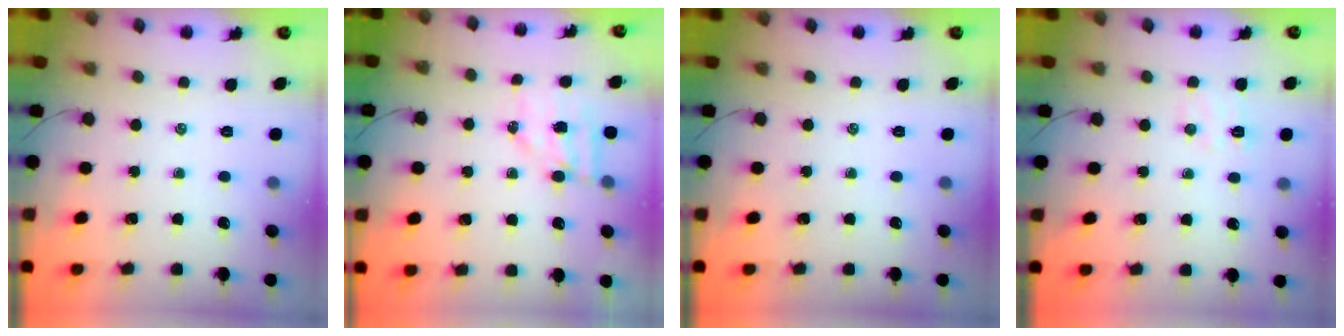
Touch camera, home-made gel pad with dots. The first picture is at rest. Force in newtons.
{"total": 5.2, "press": 5.2, "slide": 0.5}
{"total": 0.0}
{"total": 5.6, "press": 5.5, "slide": 1.2}